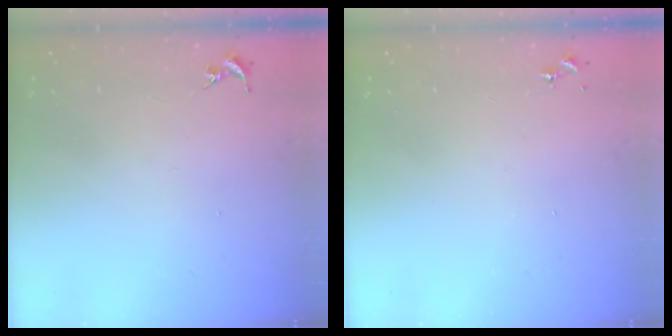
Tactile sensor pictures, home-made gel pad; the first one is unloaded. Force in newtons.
{"total": 0.0}